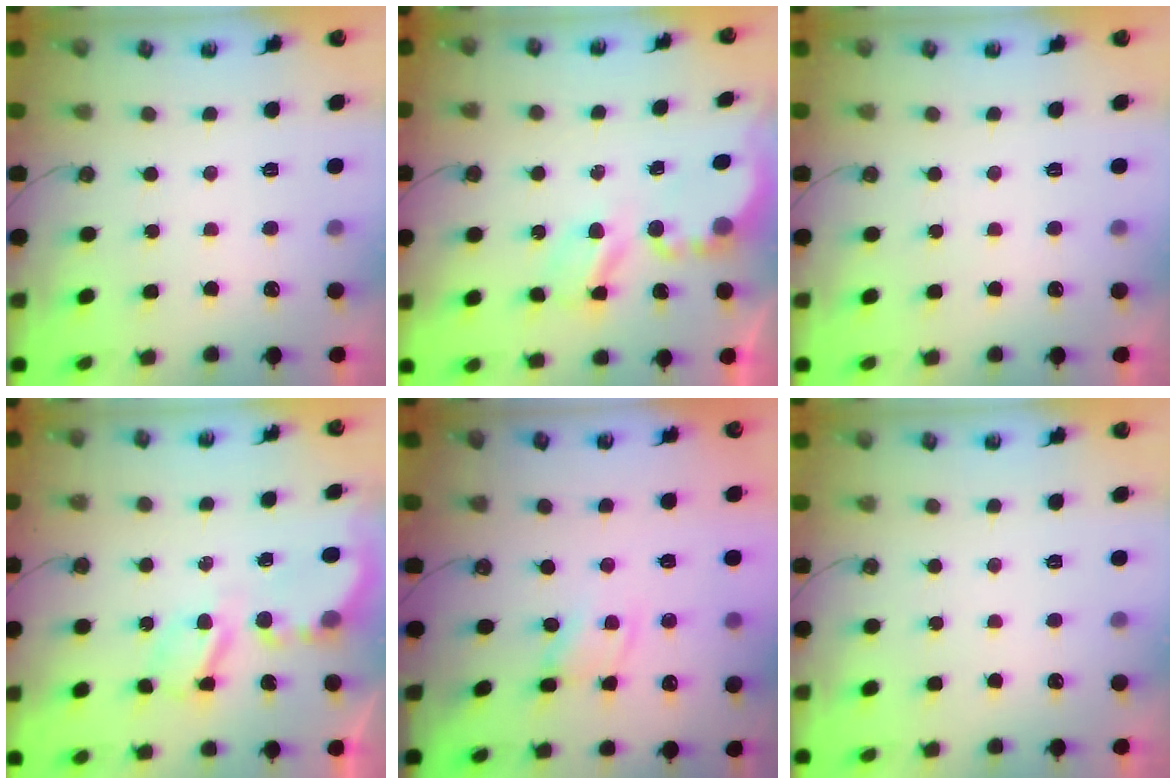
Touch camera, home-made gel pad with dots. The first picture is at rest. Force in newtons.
{"total": 5.6, "press": 5.6, "slide": 0.3}
{"total": 0.0}
{"total": 5.0, "press": 5.0, "slide": 0.5}
{"total": 1.4, "press": 1.4, "slide": 0.2}
{"total": 0.0}